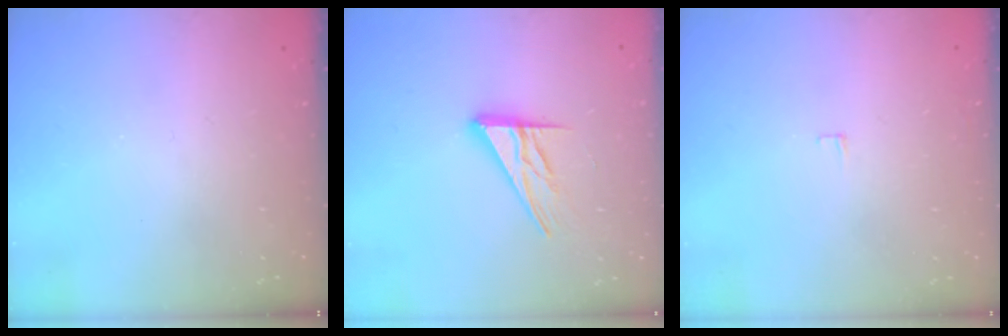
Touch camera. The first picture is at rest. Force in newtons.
{"total": 12.6, "press": 12.5, "slide": 1.1}
{"total": 3.9, "press": 3.8, "slide": 0.4}